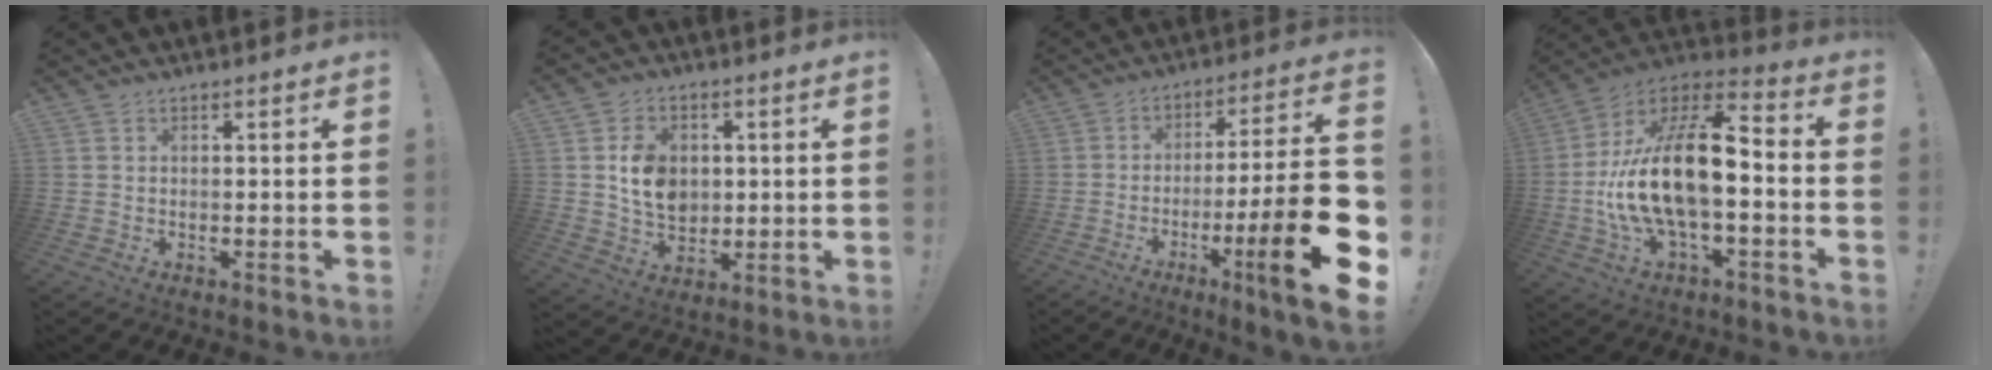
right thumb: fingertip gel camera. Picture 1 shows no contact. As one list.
[{"total": 10.8, "force": [1.0, 9.1, 5.7], "torque": [-0.081, 0.006, 0.028]}, {"total": 23.1, "force": [-7.4, 2.8, 21.7], "torque": [-0.339, 0.025, -0.118]}, {"total": 21.1, "force": [-2.9, 9.3, 18.7], "torque": [-0.334, 0.012, -0.046]}]